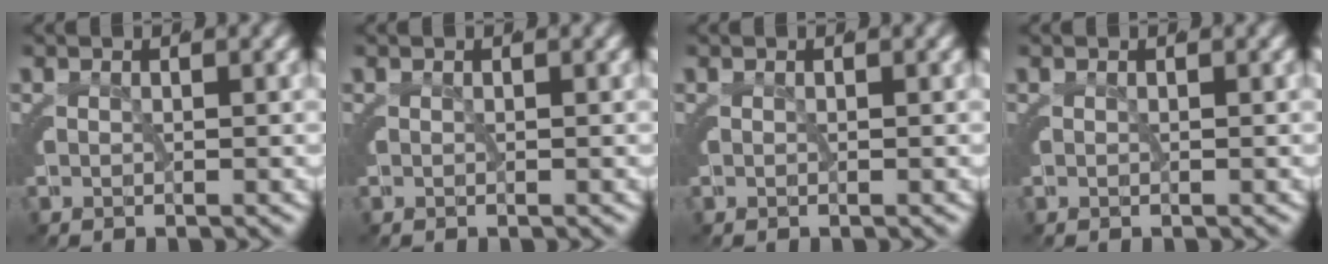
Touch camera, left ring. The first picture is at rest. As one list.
[{"total": 0.0}, {"total": 0.0}, {"total": 0.0}]